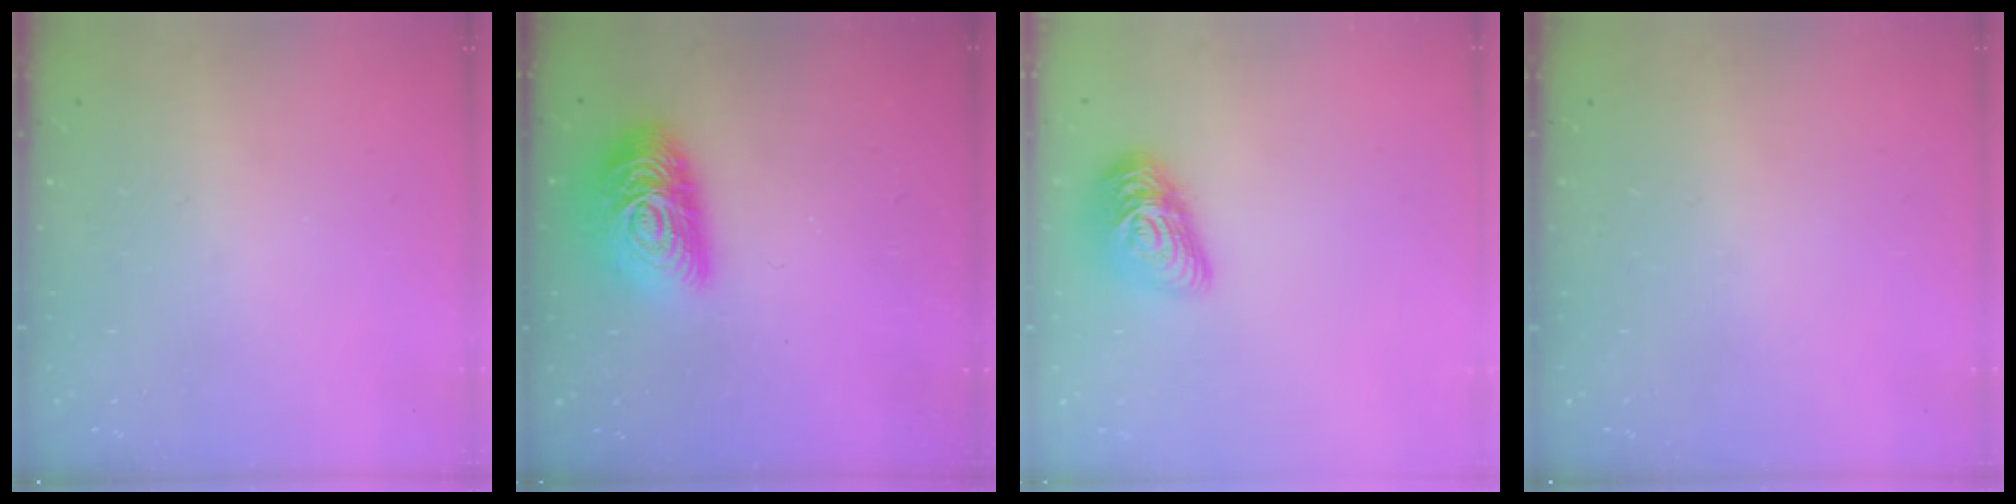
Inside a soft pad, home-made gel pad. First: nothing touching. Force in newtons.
{"total": 17.0, "press": 17.0, "slide": 0.9}
{"total": 14.2, "press": 14.2, "slide": 0.8}
{"total": 0.0}